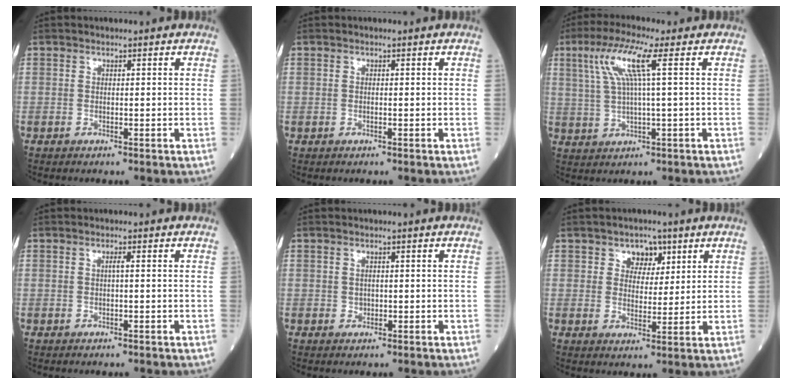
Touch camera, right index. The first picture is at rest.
{"total": 0.0}
{"total": 7.9, "force": [2.8, -0.2, 7.4], "torque": [-0.155, 0.015, 0.056]}
{"total": 0.7, "force": [0.0, -0.1, 0.7], "torque": [-0.012, 0.001, 0.000]}
{"total": 0.8, "force": [0.1, 0.7, 0.4], "torque": [-0.006, 0.001, 0.001]}
{"total": 4.3, "force": [2.3, 3.1, 1.9], "torque": [-0.020, 0.005, 0.036]}